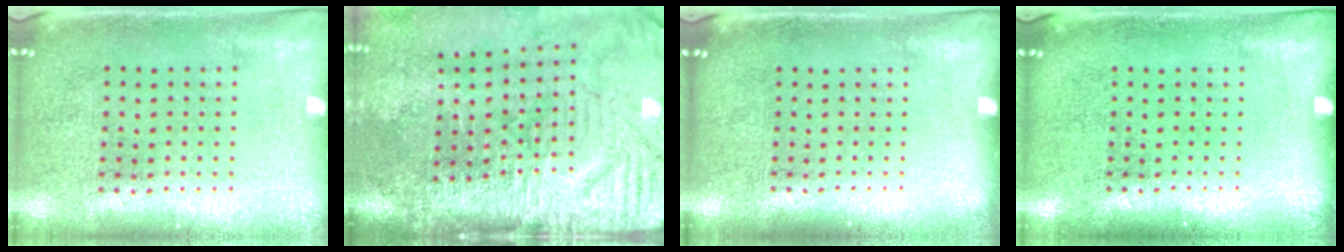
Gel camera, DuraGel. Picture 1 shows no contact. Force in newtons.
{"total": 4.8, "press": 3.9, "slide": 2.7}
{"total": 0.0}
{"total": 0.0}